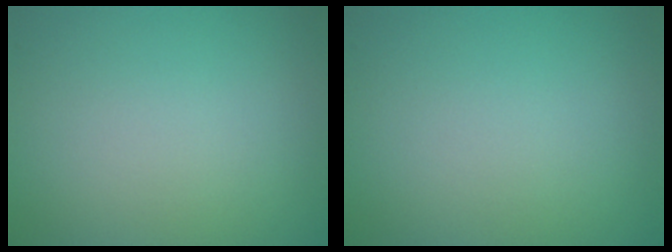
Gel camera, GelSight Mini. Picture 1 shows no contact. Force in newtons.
{"total": 0.0}